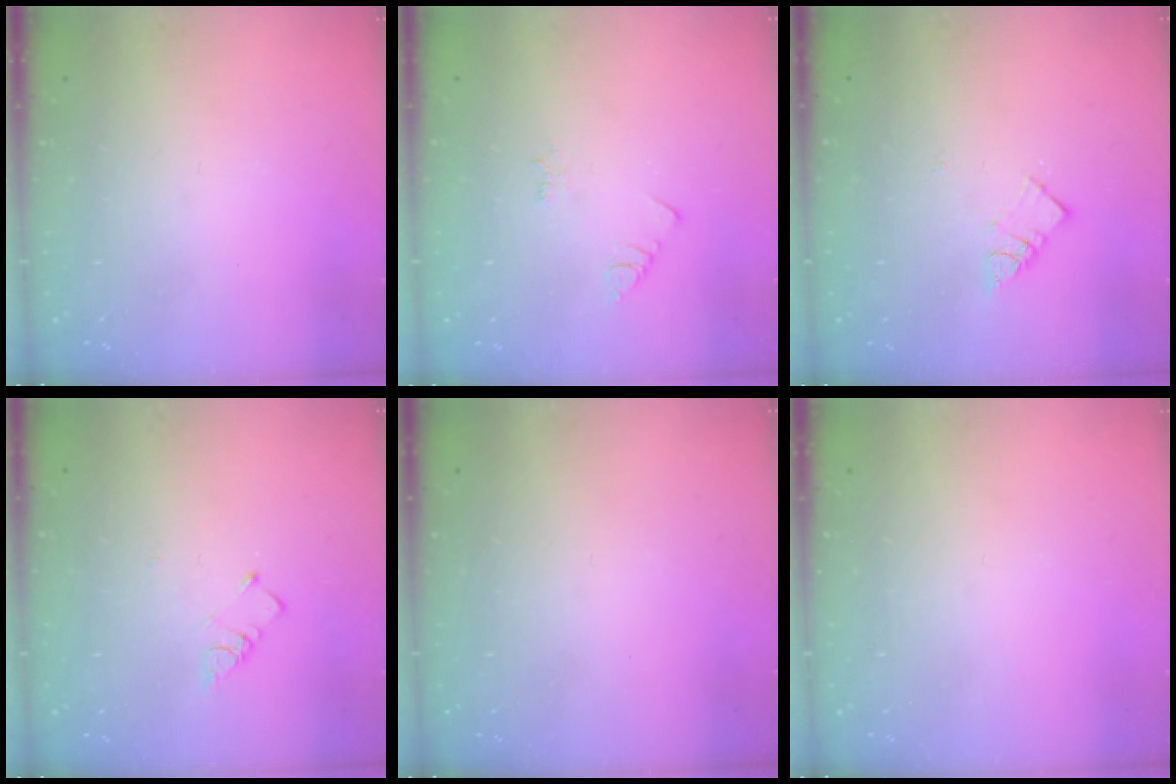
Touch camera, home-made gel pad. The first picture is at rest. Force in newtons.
{"total": 2.2, "press": 2.1, "slide": 0.4}
{"total": 5.4, "press": 5.4, "slide": 0.1}
{"total": 2.6, "press": 2.6, "slide": 0.5}
{"total": 0.0}
{"total": 0.0}